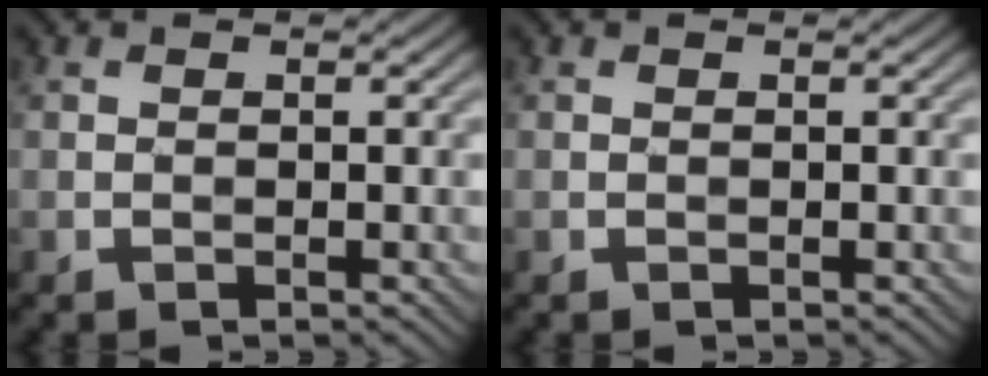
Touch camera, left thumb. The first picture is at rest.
{"total": 0.0}